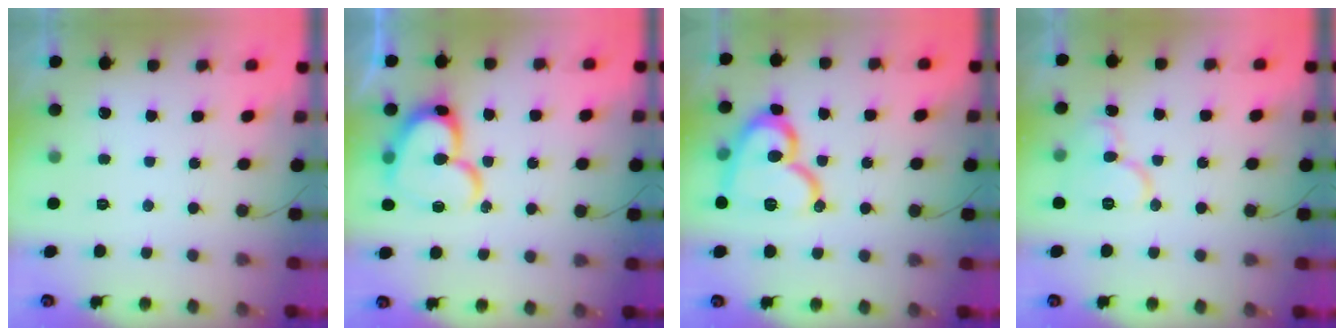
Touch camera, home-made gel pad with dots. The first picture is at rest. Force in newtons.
{"total": 17.3, "press": 17.2, "slide": 1.5}
{"total": 17.1, "press": 17.0, "slide": 0.9}
{"total": 11.3, "press": 11.2, "slide": 1.2}